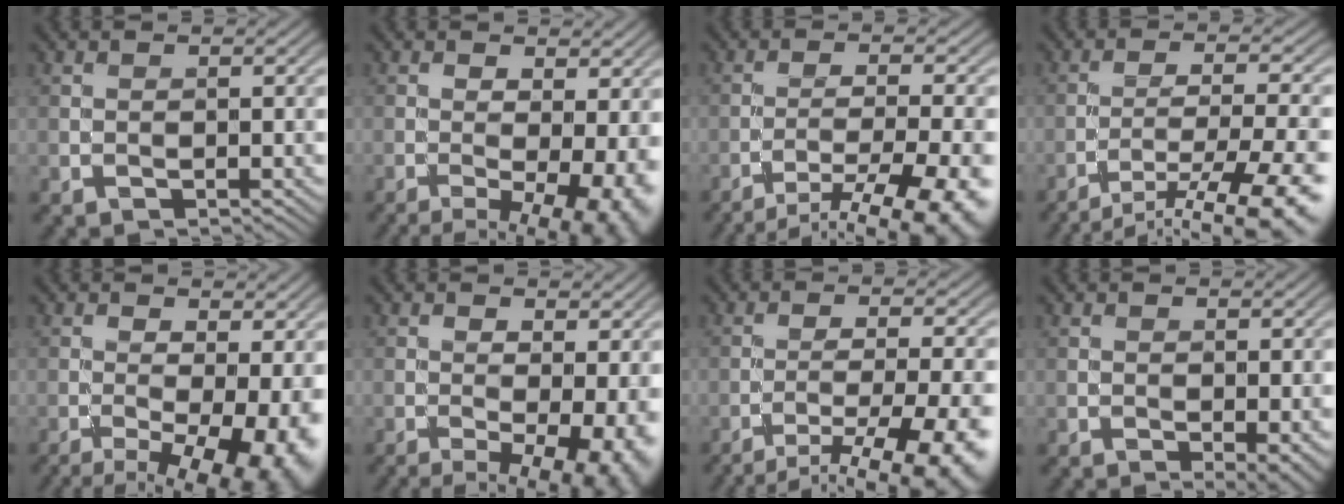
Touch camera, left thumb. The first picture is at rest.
{"total": 10.7, "force": [-4.1, 3.8, 9.1], "torque": [-0.126, -0.021, -0.045]}
{"total": 14.3, "force": [-10.5, 3.7, 9.0], "torque": [-0.143, -0.020, -0.137]}
{"total": 16.1, "force": [-11.8, 4.4, 10.0], "torque": [-0.158, -0.019, -0.156]}
{"total": 11.2, "force": [-4.6, 3.9, 9.4], "torque": [-0.145, -0.024, -0.061]}
{"total": 10.7, "force": [-4.2, 3.9, 9.0], "torque": [-0.126, -0.020, -0.046]}
{"total": 14.5, "force": [-10.5, 3.8, 9.3], "torque": [-0.142, -0.018, -0.135]}
{"total": 3.2, "force": [-1.3, 1.1, 2.7], "torque": [-0.037, -0.001, -0.014]}